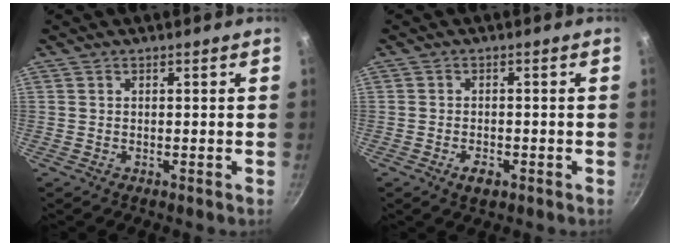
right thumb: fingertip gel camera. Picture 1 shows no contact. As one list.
[{"total": 3.0, "force": [-1.5, 1.6, 2.1], "torque": [-0.037, 0.009, -0.025]}]